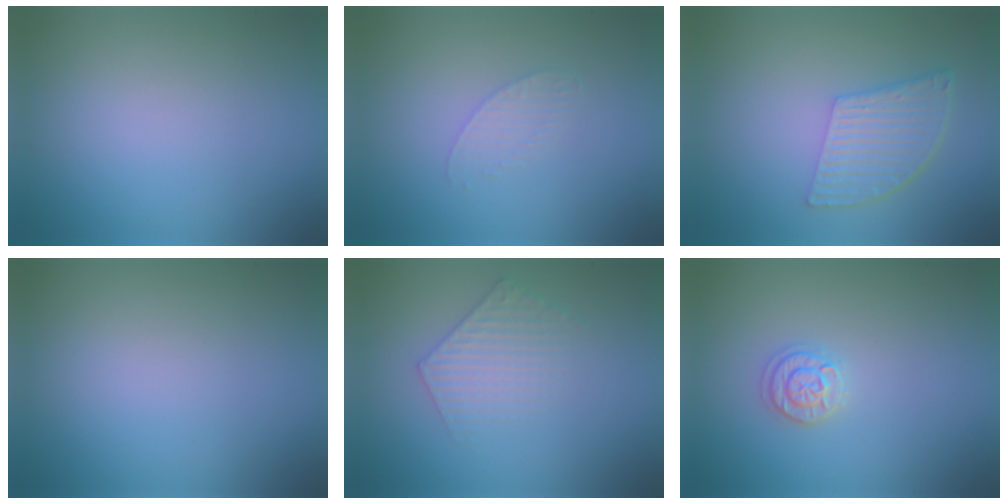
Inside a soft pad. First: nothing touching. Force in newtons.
{"total": 1.4, "press": 1.4, "slide": 0.1}
{"total": 5.1, "press": 3.7, "slide": 3.6}
{"total": 0.0}
{"total": 2.9, "press": 2.9, "slide": 0.5}
{"total": 1.8, "press": 1.8, "slide": 0.1}